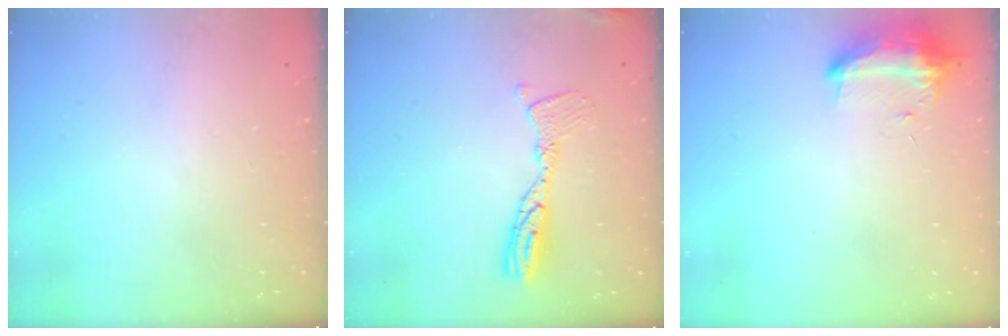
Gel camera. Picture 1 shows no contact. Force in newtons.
{"total": 10.8, "press": 10.8, "slide": 1.0}
{"total": 9.9, "press": 9.8, "slide": 1.0}